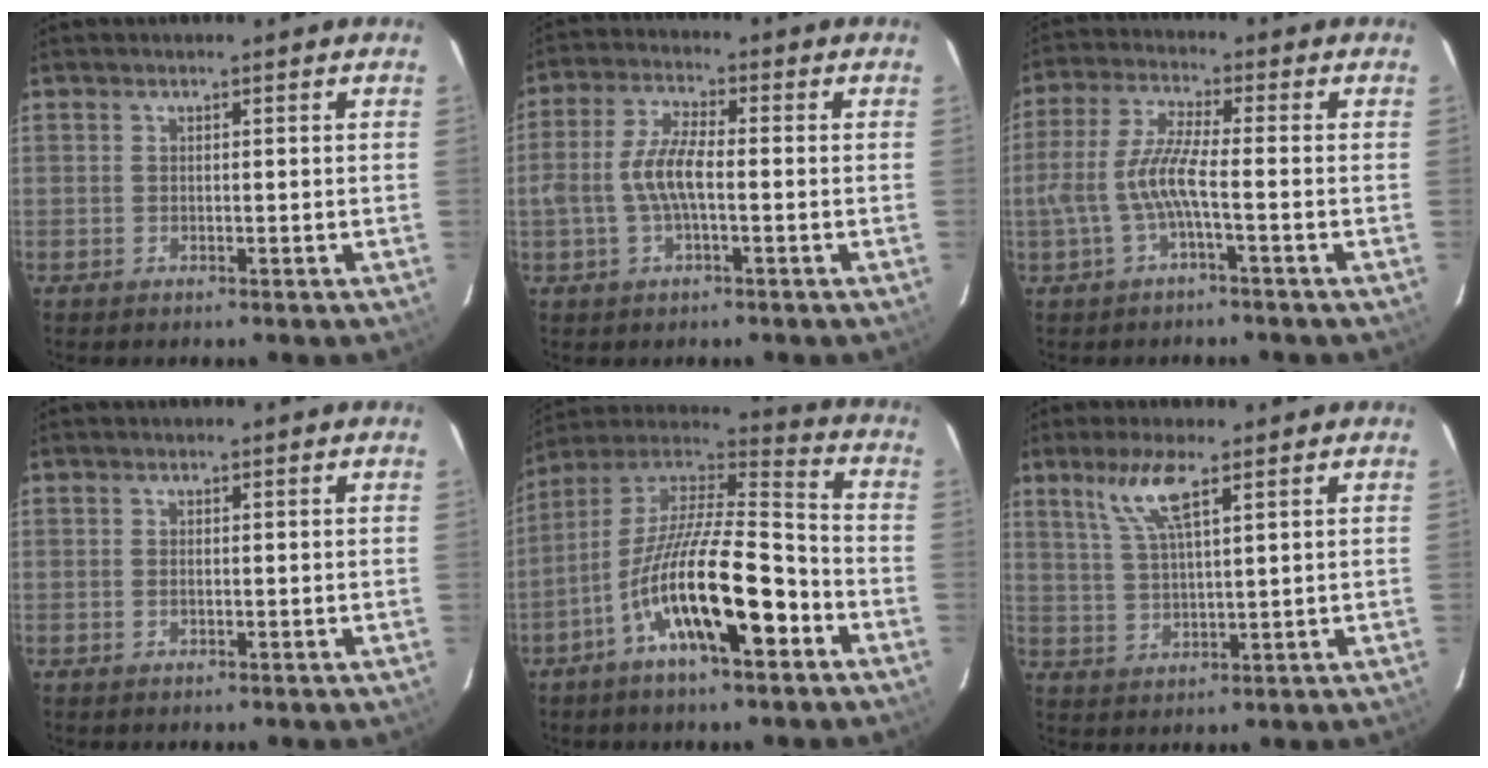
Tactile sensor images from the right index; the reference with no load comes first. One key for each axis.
{"total": 7.2, "fx": -1.3, "fy": 2.3, "fz": 6.7, "tx": -0.141, "ty": 0.010, "tz": -0.026}
{"total": 7.4, "fx": -2.4, "fy": 0.5, "fz": 7.0, "tx": -0.162, "ty": 0.004, "tz": -0.040}
{"total": 0.8, "fx": -0.2, "fy": 0.4, "fz": 0.6, "tx": -0.014, "ty": 0.001, "tz": -0.004}
{"total": 18.7, "fx": -8.4, "fy": 5.1, "fz": 15.9, "tx": -0.285, "ty": -0.016, "tz": -0.156}
{"total": 6.9, "fx": 4.0, "fy": 1.0, "fz": 5.5, "tx": -0.115, "ty": 0.001, "tz": 0.084}